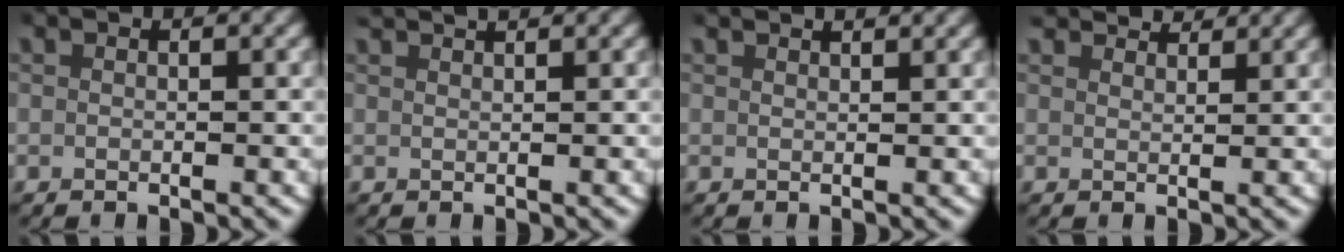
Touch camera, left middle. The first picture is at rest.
{"total": 1.7, "force": [1.6, 0.0, 0.5], "torque": [-0.010, 0.006, 0.026]}
{"total": 1.5, "force": [1.5, -0.1, 0.3], "torque": [0.002, 0.001, 0.021]}
{"total": 3.0, "force": [2.9, 0.3, 0.6], "torque": [-0.005, 0.003, 0.048]}